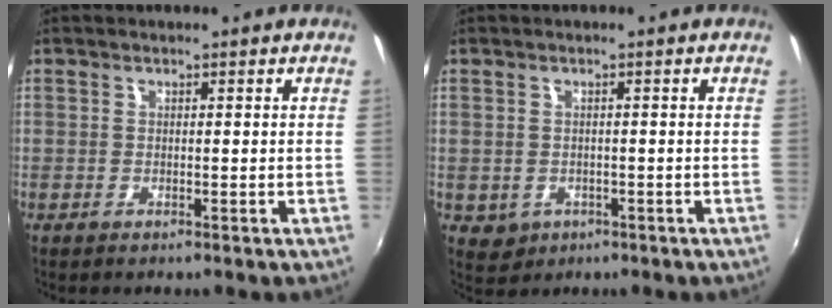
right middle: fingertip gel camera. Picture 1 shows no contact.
{"total": 3.3, "force": [-0.8, 3.0, 1.2], "torque": [-0.028, -0.004, -0.004]}